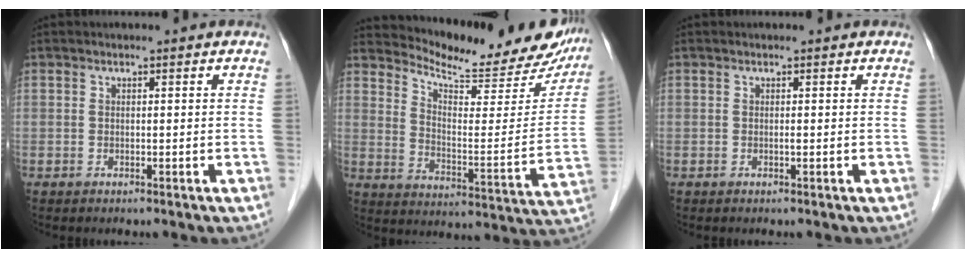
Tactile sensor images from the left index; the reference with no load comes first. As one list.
[{"total": 20.1, "force": [18.9, 3.5, 6.0], "torque": [-0.086, -0.067, 0.243]}, {"total": 0.0}]